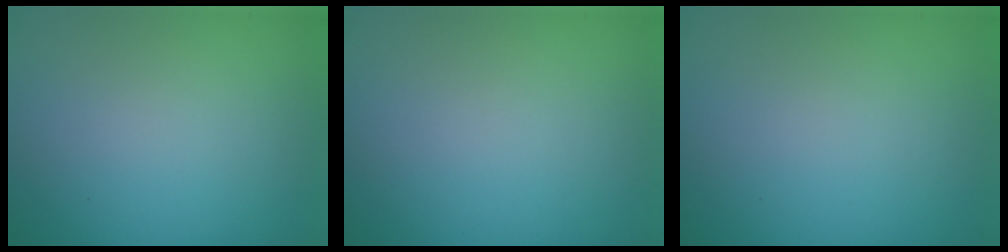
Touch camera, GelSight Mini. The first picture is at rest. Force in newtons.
{"total": 0.0}
{"total": 0.0}